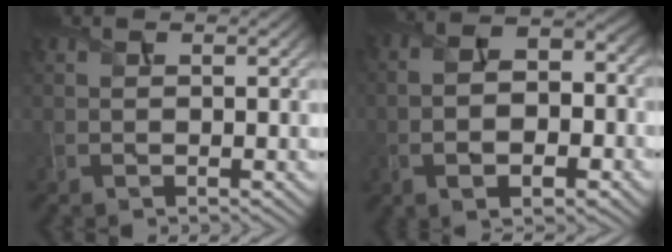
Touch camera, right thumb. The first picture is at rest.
{"total": 8.5, "force": [-2.6, 4.3, 6.8], "torque": [-0.131, -0.008, -0.045]}